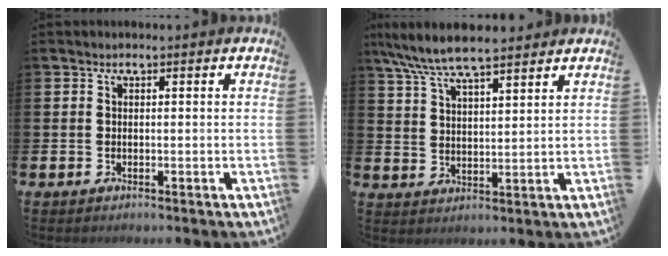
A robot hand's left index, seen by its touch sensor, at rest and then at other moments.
{"total": 7.6, "force": [6.9, 1.3, 2.8], "torque": [-0.080, -0.023, 0.125]}